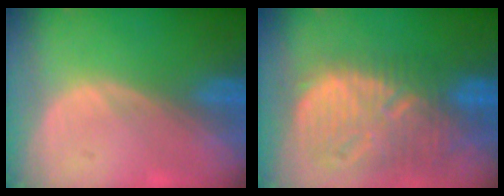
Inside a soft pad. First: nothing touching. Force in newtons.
{"total": 13.1, "press": 11.4, "slide": 6.5}